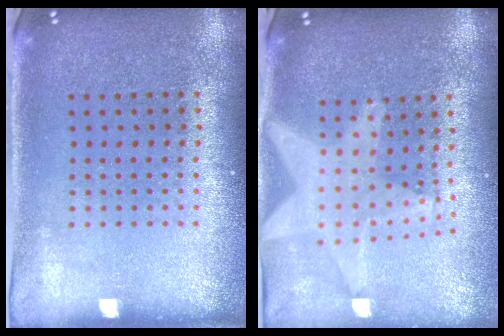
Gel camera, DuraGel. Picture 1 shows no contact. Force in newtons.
{"total": 1.9, "press": 1.6, "slide": 0.8}